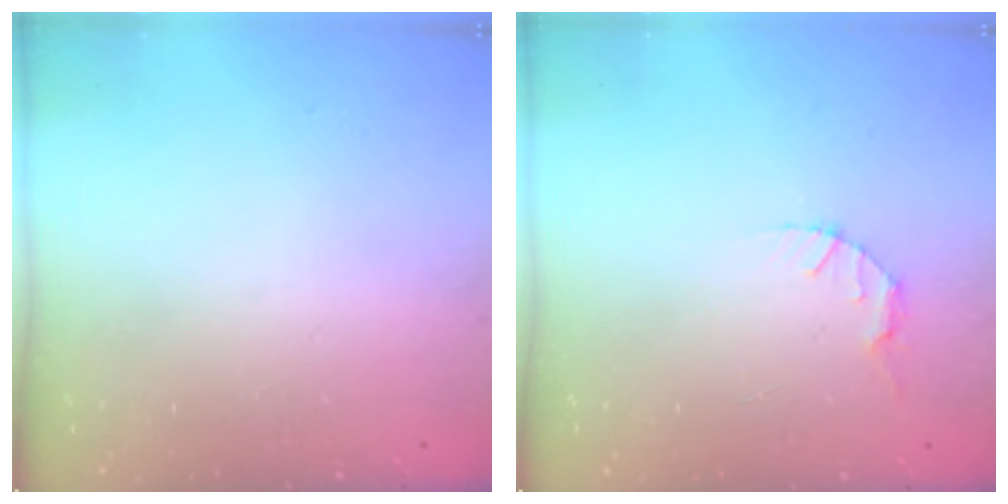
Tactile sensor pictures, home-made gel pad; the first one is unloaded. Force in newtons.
{"total": 2.8, "press": 2.8, "slide": 0.4}